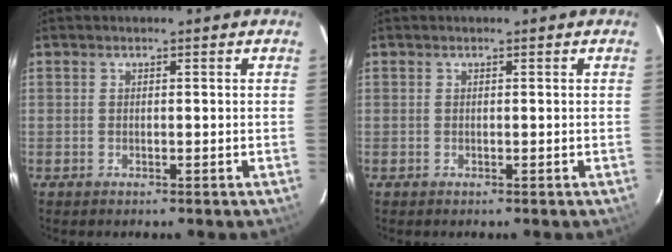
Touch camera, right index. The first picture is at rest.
{"total": 0.0}